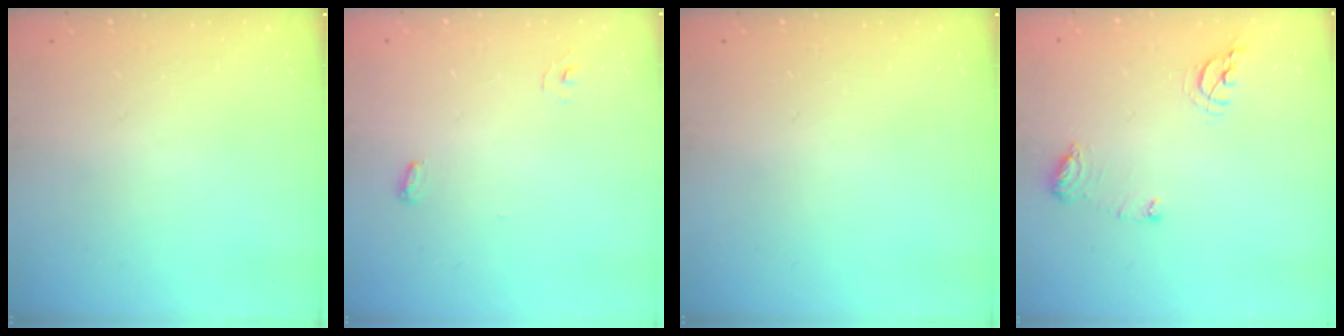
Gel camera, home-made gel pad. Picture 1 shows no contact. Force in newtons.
{"total": 4.4, "press": 3.9, "slide": 2.1}
{"total": 0.0}
{"total": 8.1, "press": 8.1, "slide": 0.4}